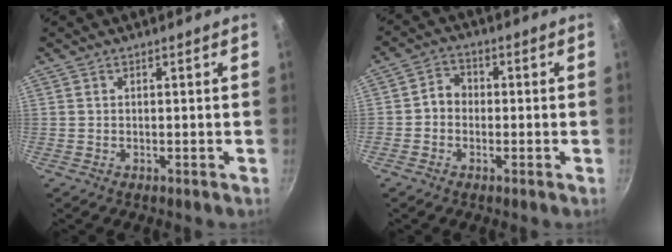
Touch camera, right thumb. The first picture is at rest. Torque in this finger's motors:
{"motor_torque": [0.82, 0.23, 0.41, 0.10, 0.02]}